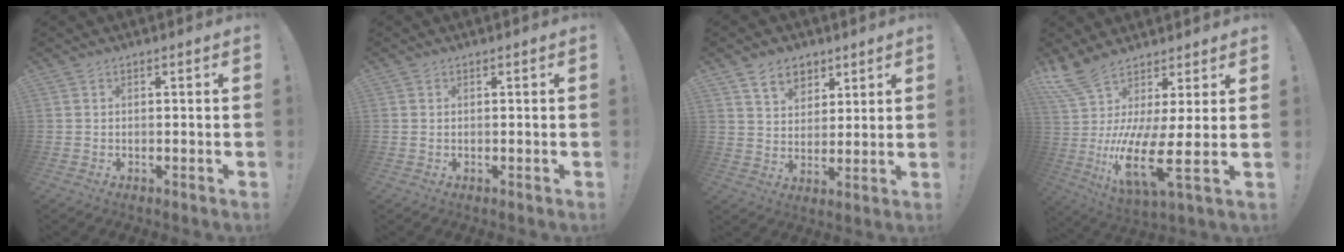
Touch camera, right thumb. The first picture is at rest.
{"total": 0.0}
{"total": 8.8, "force": [5.5, 6.2, 3.0], "torque": [-0.041, -0.029, 0.106]}
{"total": 14.8, "force": [1.9, 0.8, 14.6], "torque": [-0.309, -0.056, 0.028]}